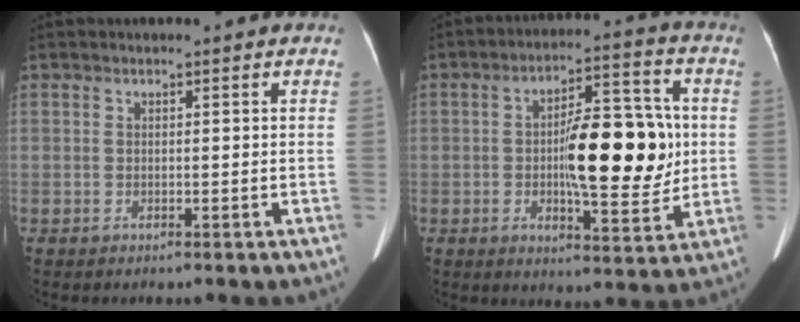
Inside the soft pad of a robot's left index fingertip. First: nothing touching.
{"total": 14.4, "force": [0.1, 4.8, 13.5], "torque": [-0.210, 0.017, 0.003]}